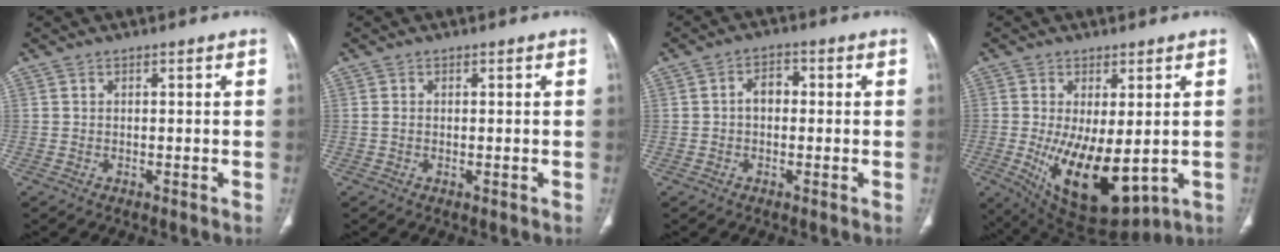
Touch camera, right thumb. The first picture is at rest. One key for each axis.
{"total": 0.9, "fx": -0.1, "fy": 0.4, "fz": 0.8, "tx": -0.022, "ty": -0.002, "tz": -0.002}
{"total": 3.6, "fx": -0.1, "fy": 2.6, "fz": 2.6, "tx": -0.031, "ty": 0.017, "tz": -0.008}
{"total": 15.0, "fx": -2.2, "fy": 6.8, "fz": 13.2, "tx": -0.215, "ty": -0.030, "tz": -0.008}